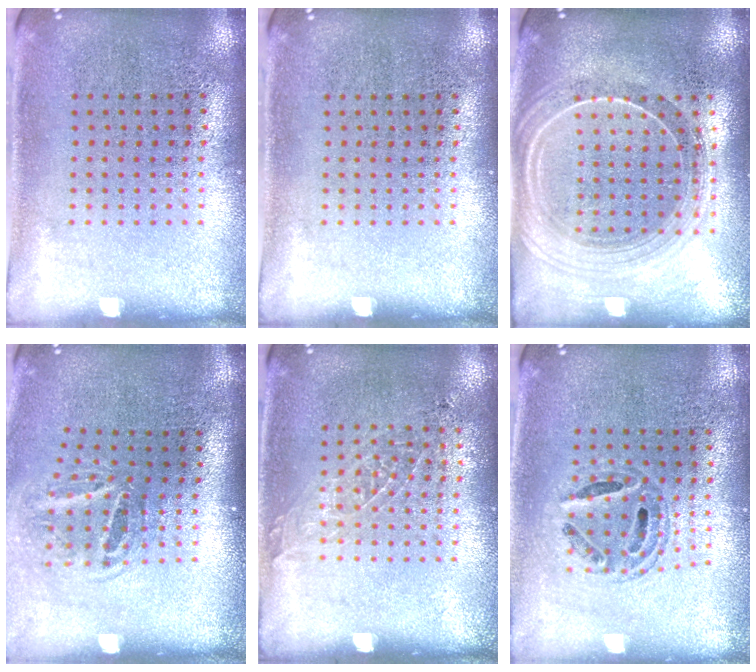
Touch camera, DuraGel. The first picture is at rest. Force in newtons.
{"total": 0.0}
{"total": 2.2, "press": 1.9, "slide": 1.0}
{"total": 1.8, "press": 1.2, "slide": 1.3}
{"total": 0.9, "press": 0.9, "slide": 0.1}
{"total": 0.8, "press": 0.7, "slide": 0.2}